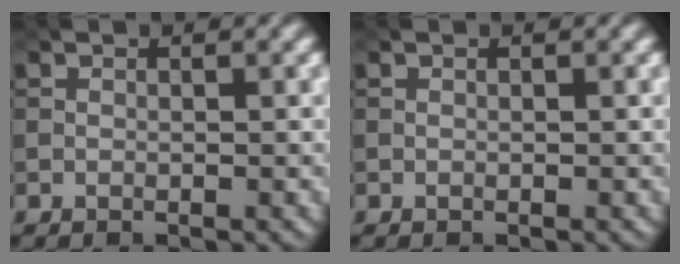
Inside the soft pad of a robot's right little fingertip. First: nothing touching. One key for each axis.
{"total": 0.0}